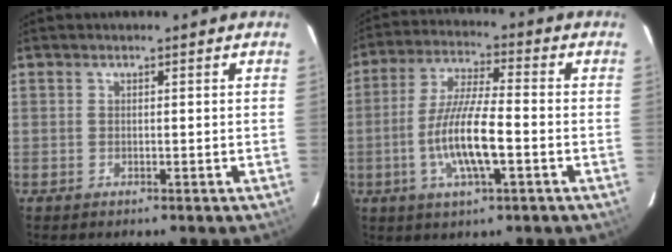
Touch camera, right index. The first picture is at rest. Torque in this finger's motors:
{"motor_torque": [1.32, -0.82, 0.89, 0.21]}